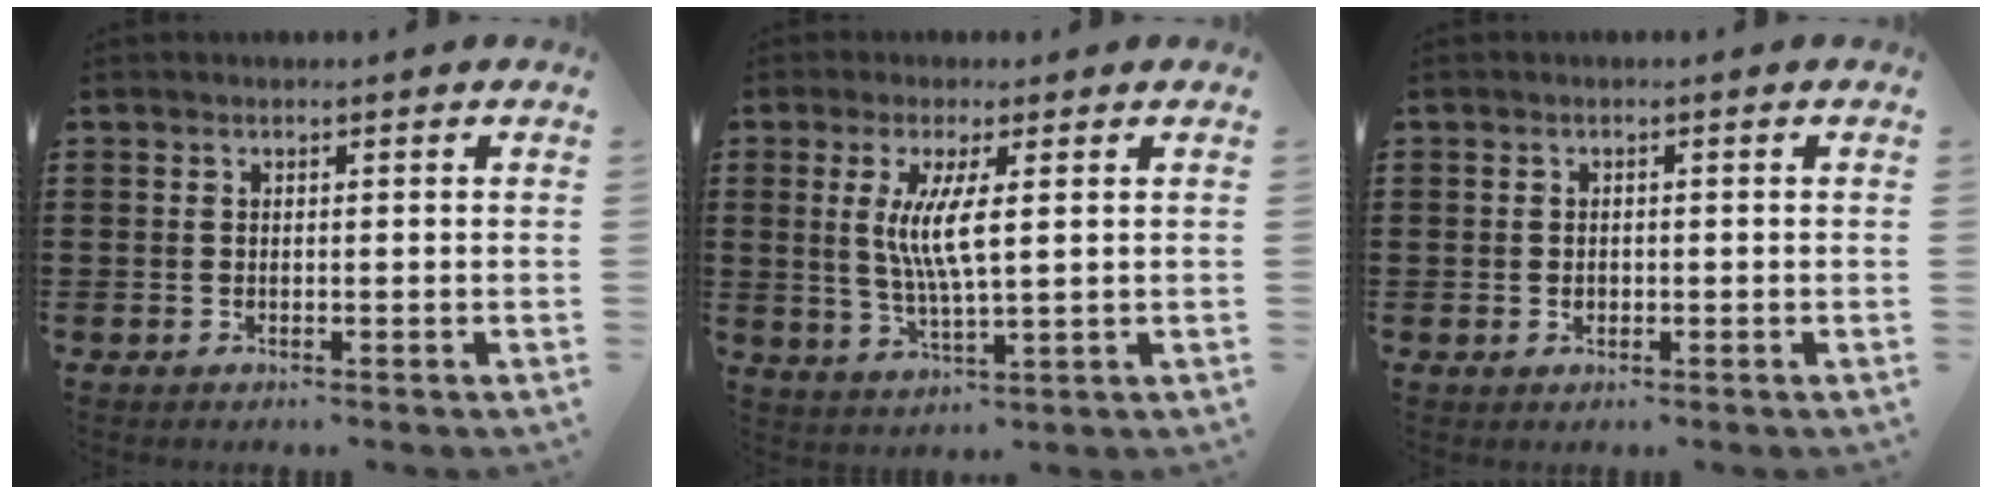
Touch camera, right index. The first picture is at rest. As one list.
[{"total": 6.7, "force": [1.3, 1.0, 6.5], "torque": [-0.134, -0.006, 0.017]}, {"total": 0.8, "force": [-0.1, 0.7, 0.4], "torque": [-0.010, 0.004, -0.004]}]